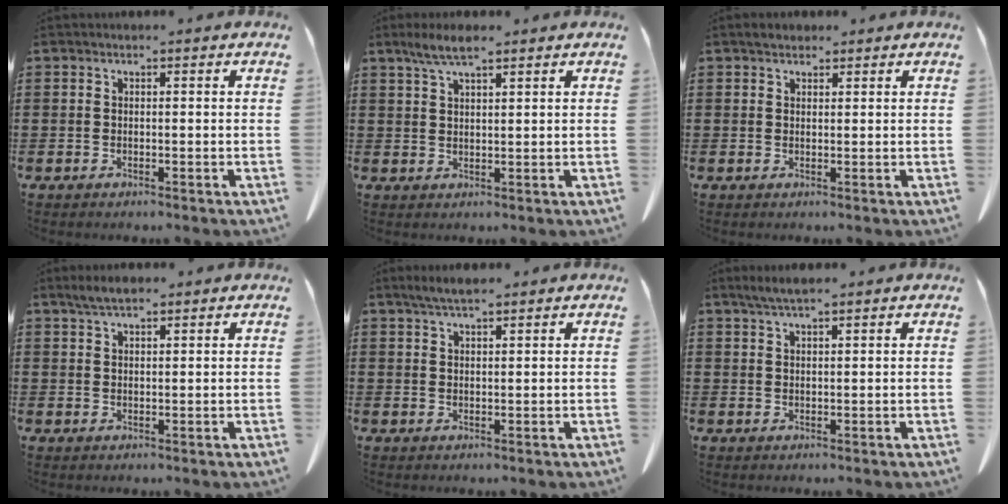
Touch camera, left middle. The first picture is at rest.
{"total": 4.4, "force": [2.9, 0.9, 3.2], "torque": [-0.067, 0.003, 0.053]}
{"total": 1.6, "force": [1.3, 0.8, 0.4], "torque": [-0.003, 0.002, 0.024]}
{"total": 2.7, "force": [2.1, 0.6, 1.6], "torque": [-0.036, 0.003, 0.039]}
{"total": 2.7, "force": [2.2, 0.3, 1.6], "torque": [-0.036, 0.001, 0.040]}
{"total": 2.4, "force": [1.9, 0.2, 1.5], "torque": [-0.032, 0.002, 0.034]}